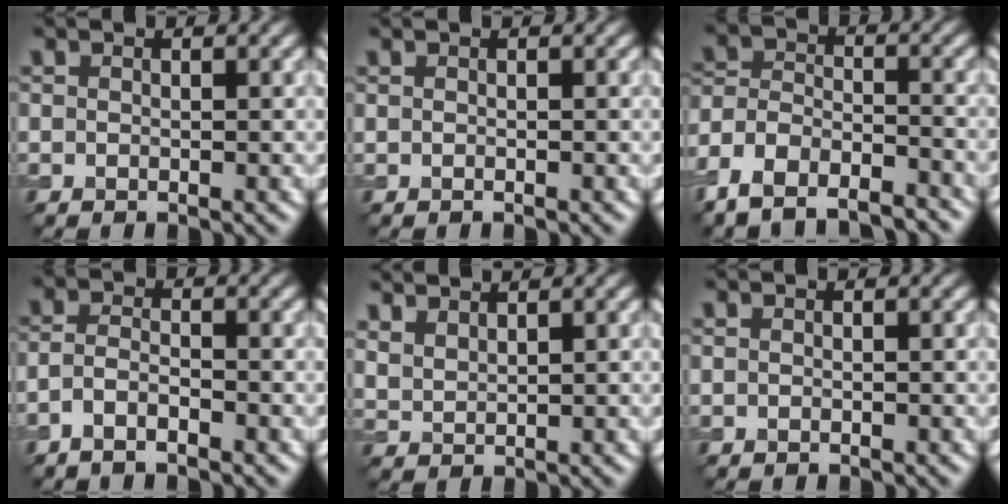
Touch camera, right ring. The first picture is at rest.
{"total": 0.0}
{"total": 8.7, "force": [-7.0, 3.9, 3.4], "torque": [-0.054, 0.000, -0.122]}
{"total": 1.9, "force": [-1.3, 0.7, 1.3], "torque": [-0.029, 0.003, -0.030]}
{"total": 3.1, "force": [2.8, 1.0, 1.0], "torque": [-0.024, 0.004, 0.056]}
{"total": 0.0}